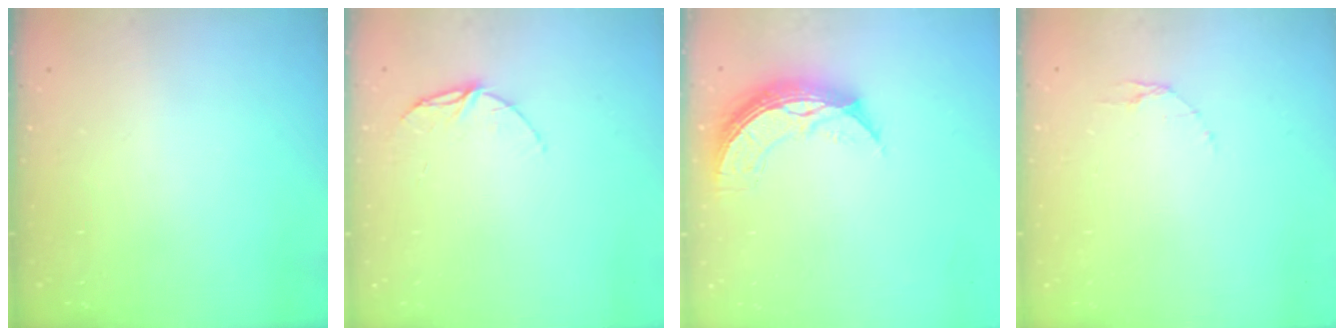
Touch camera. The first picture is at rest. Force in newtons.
{"total": 7.6, "press": 7.6, "slide": 0.6}
{"total": 9.2, "press": 9.2, "slide": 0.7}
{"total": 3.5, "press": 3.4, "slide": 0.4}